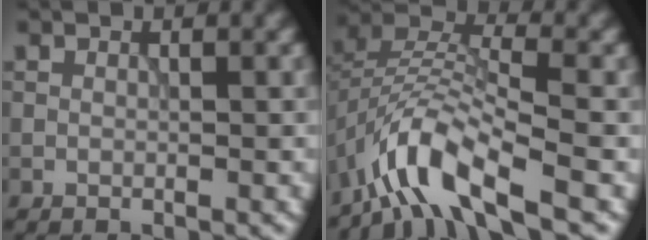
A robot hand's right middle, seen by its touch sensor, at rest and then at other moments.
{"total": 7.1, "force": [-4.4, 2.4, 4.9], "torque": [-0.086, 0.002, -0.096]}